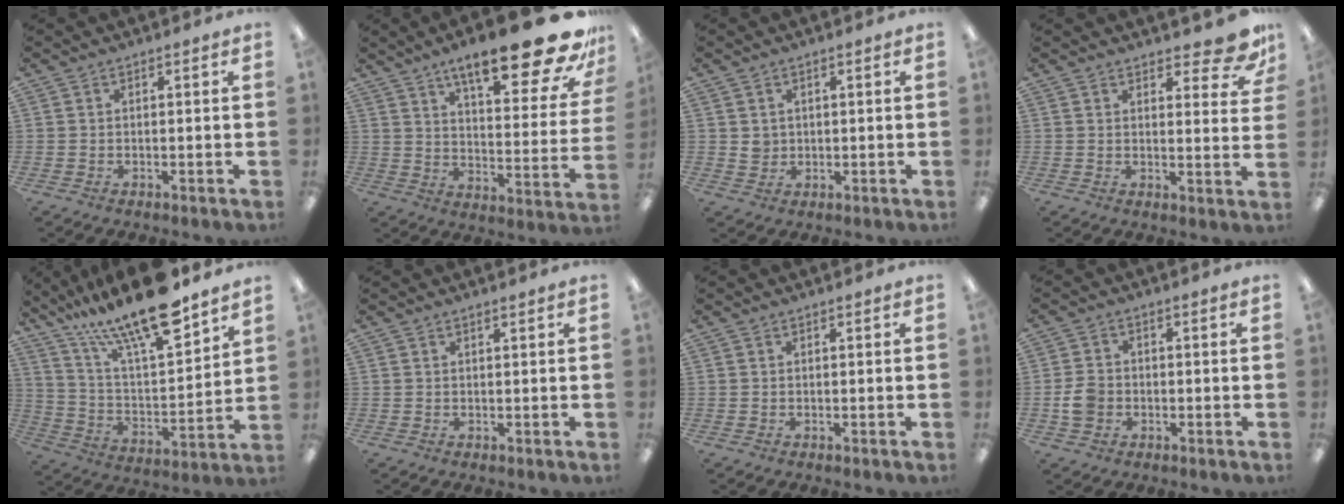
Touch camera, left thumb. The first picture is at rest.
{"total": 23.6, "force": [15.9, 6.3, 16.3], "torque": [-0.231, -0.106, 0.251]}
{"total": 2.5, "force": [0.9, 2.3, 0.5], "torque": [-0.005, -0.001, 0.014]}
{"total": 7.4, "force": [6.0, 2.2, 3.6], "torque": [-0.030, -0.044, 0.102]}
{"total": 20.2, "force": [16.2, 4.9, 11.0], "torque": [-0.196, -0.109, 0.275]}
{"total": 0.7, "force": [0.5, 0.0, 0.4], "torque": [-0.008, 0.000, 0.009]}
{"total": 0.0}
{"total": 4.7, "force": [-1.1, 3.9, 2.5], "torque": [-0.055, 0.005, -0.021]}